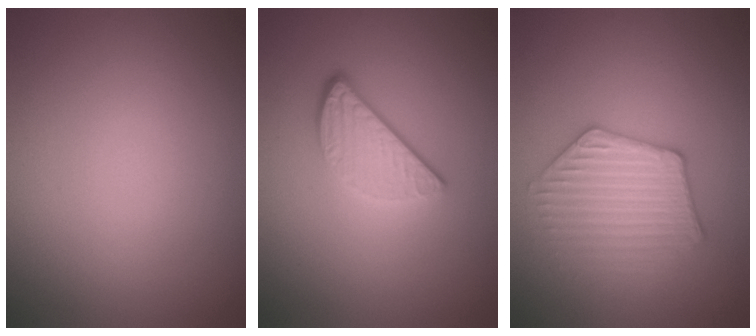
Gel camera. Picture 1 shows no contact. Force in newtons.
{"total": 3.4, "press": 2.7, "slide": 2.0}
{"total": 3.8, "press": 3.7, "slide": 0.6}